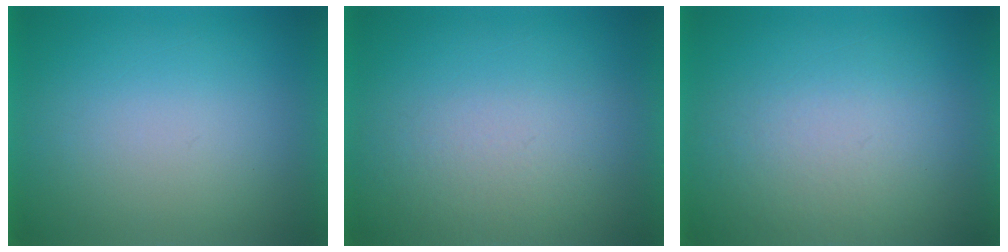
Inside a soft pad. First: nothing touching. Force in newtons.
{"total": 5.2}
{"total": 4.3}